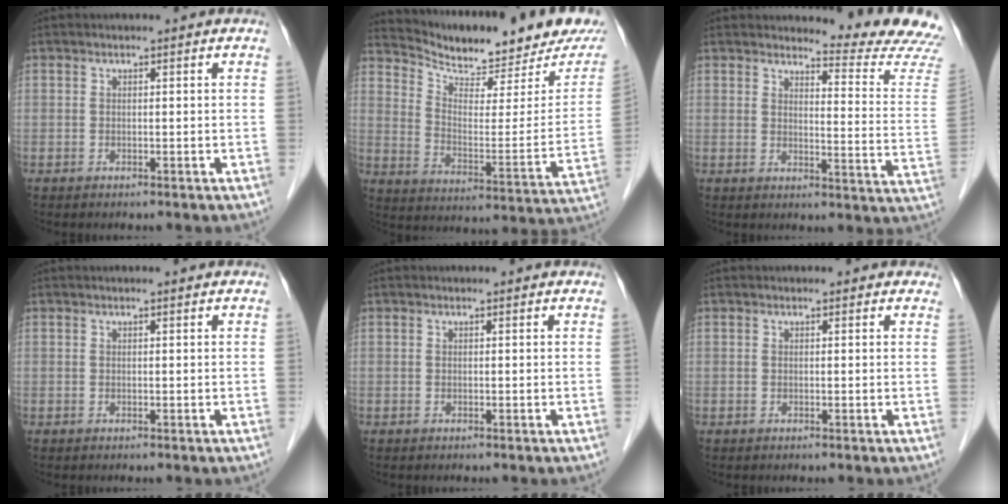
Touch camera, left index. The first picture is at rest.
{"total": 19.1, "force": [17.2, 3.3, 7.5], "torque": [-0.124, -0.045, 0.241]}
{"total": 12.8, "force": [12.7, -1.3, 1.2], "torque": [-0.010, -0.126, 0.128]}
{"total": 0.8, "force": [0.7, -0.1, 0.3], "torque": [-0.010, 0.003, 0.012]}
{"total": 0.7, "force": [0.6, 0.1, 0.1], "torque": [-0.007, 0.003, 0.007]}
{"total": 2.2, "force": [1.9, 0.9, 0.5], "torque": [-0.005, 0.005, 0.010]}